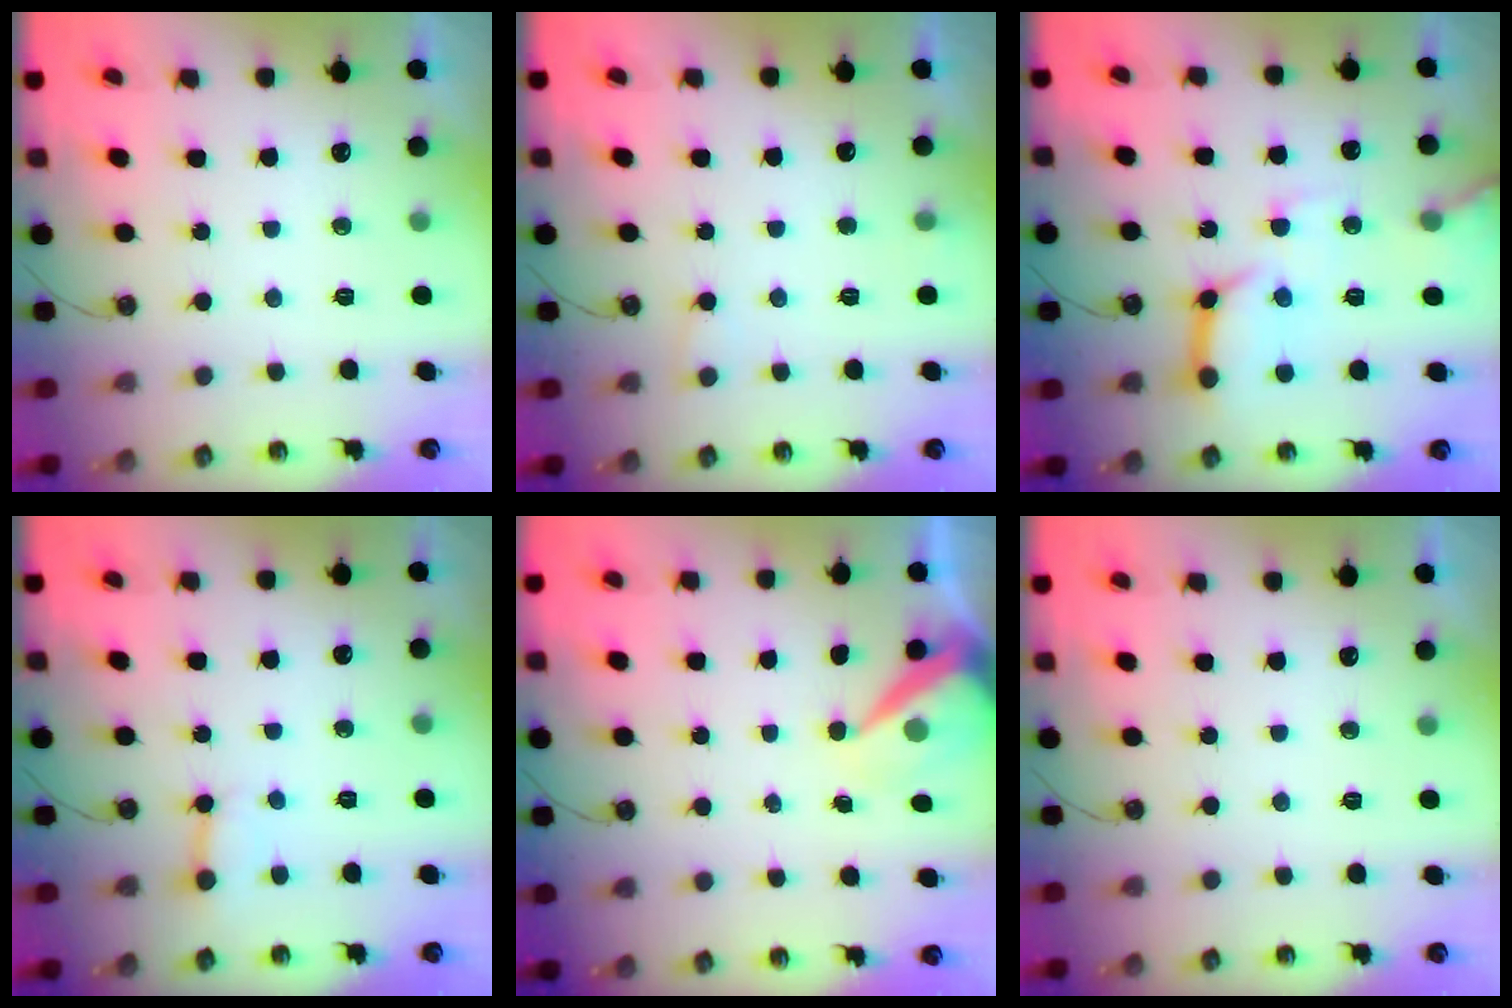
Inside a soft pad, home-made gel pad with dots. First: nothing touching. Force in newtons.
{"total": 6.0, "press": 6.0, "slide": 0.4}
{"total": 14.2, "press": 14.1, "slide": 1.7}
{"total": 3.0, "press": 3.0, "slide": 0.2}
{"total": 9.1, "press": 9.0, "slide": 0.7}
{"total": 0.0}